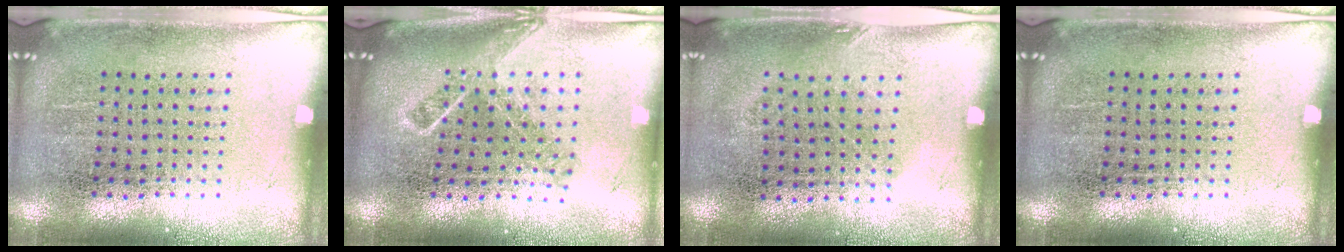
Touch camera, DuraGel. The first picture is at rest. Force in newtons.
{"total": 1.7, "press": 1.2, "slide": 1.1}
{"total": 0.9, "press": 0.6, "slide": 0.6}
{"total": 0.0}